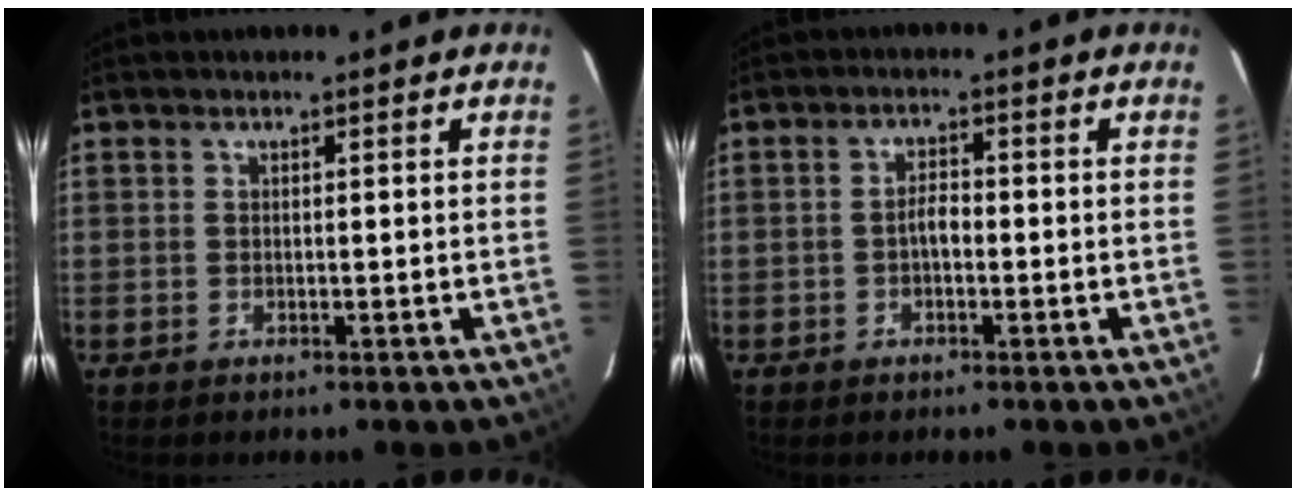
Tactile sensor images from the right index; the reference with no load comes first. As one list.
[{"total": 2.2, "force": [-0.8, 1.1, 1.8], "torque": [-0.035, 0.008, -0.015]}]